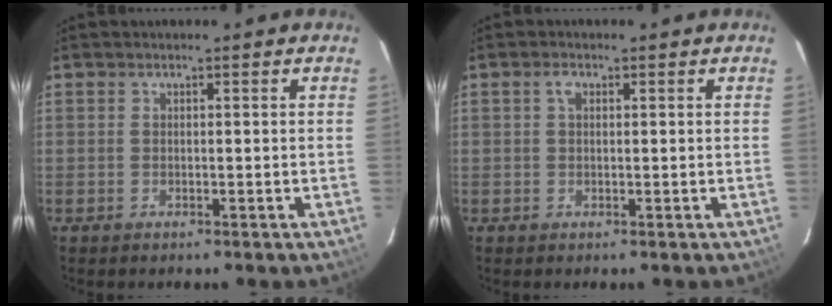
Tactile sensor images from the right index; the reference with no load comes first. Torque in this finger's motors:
{"motor_torque": [0.10, 0.00, 0.10, 0.04]}